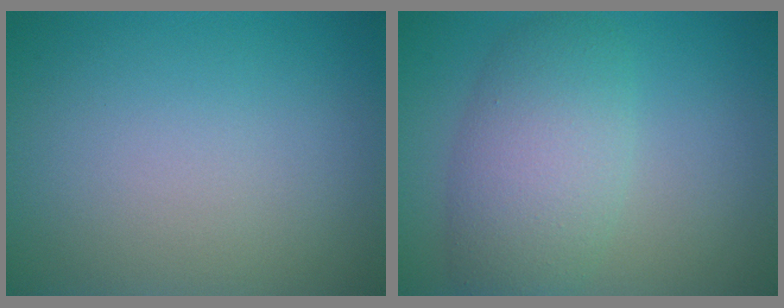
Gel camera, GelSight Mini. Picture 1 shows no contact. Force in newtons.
{"total": 5.7, "press": 5.7, "slide": 0.3}